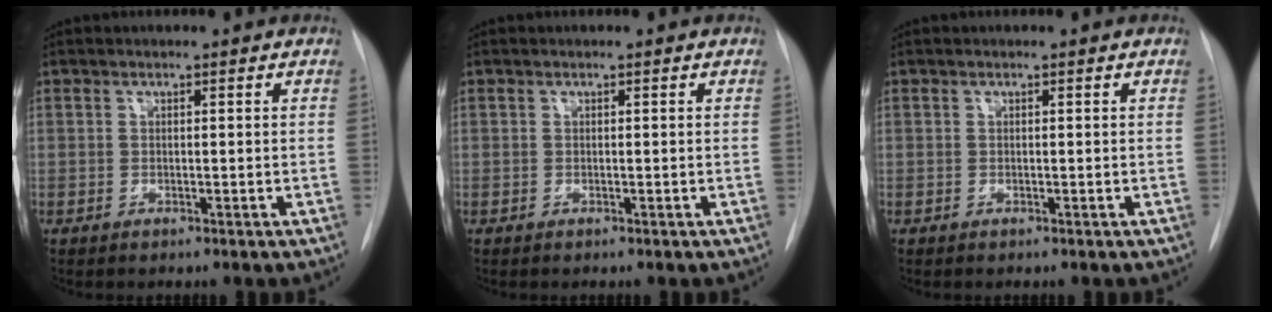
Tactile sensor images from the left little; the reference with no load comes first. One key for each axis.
{"total": 0.0}
{"total": 0.0}